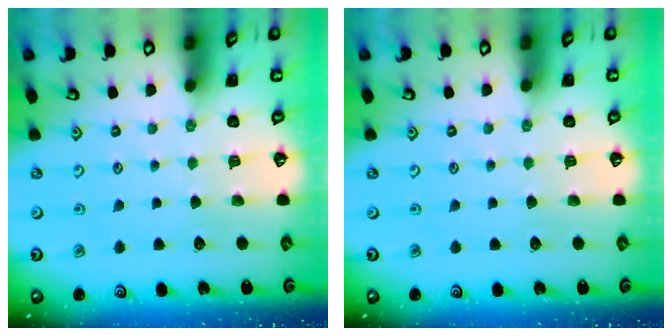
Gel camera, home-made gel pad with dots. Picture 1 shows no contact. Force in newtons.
{"total": 0.0}